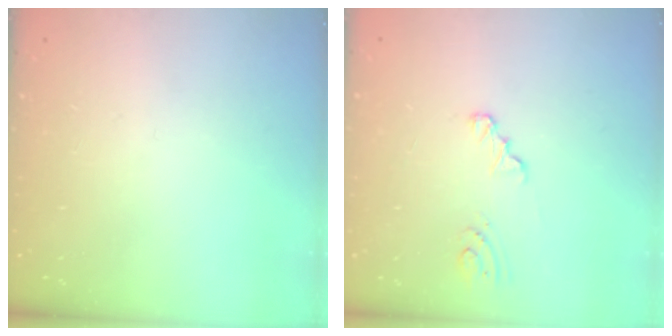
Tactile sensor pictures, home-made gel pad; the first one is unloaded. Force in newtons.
{"total": 2.6, "press": 2.6, "slide": 0.3}